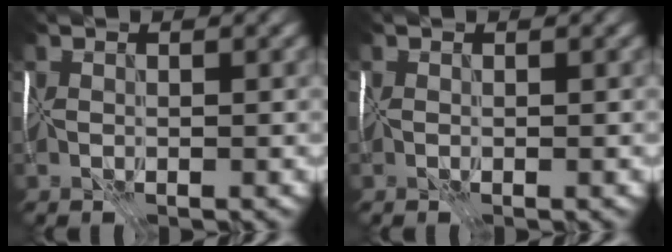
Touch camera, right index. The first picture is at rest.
{"total": 0.5, "force": [-0.2, 0.0, 0.5], "torque": [-0.002, 0.002, -0.003]}